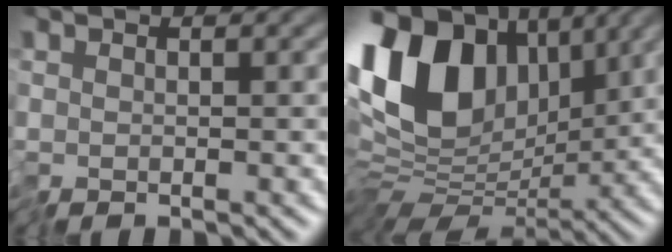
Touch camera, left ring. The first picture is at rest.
{"total": 13.1, "force": [3.8, 9.1, 8.5], "torque": [-0.171, 0.027, 0.060]}